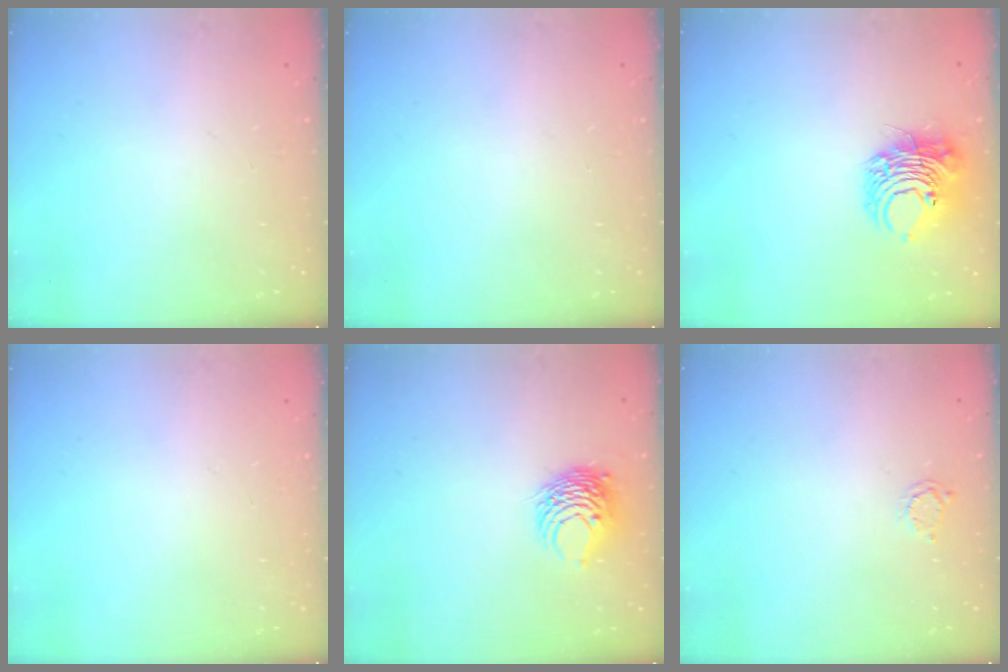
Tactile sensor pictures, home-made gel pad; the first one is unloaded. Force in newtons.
{"total": 0.0}
{"total": 9.5, "press": 9.4, "slide": 1.5}
{"total": 0.0}
{"total": 8.2, "press": 8.1, "slide": 1.1}
{"total": 2.5, "press": 2.5, "slide": 0.4}